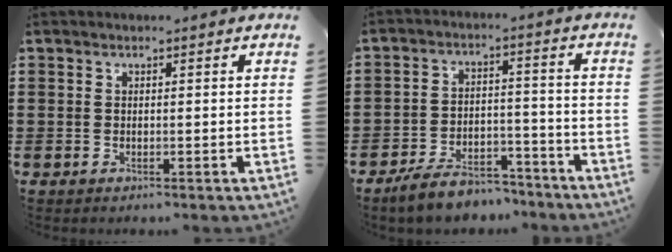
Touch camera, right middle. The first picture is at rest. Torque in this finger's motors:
{"motor_torque": [1.83, 0.30, -0.09, -0.05]}